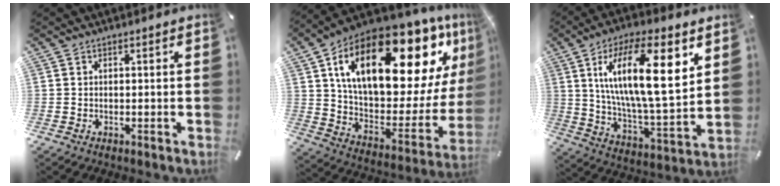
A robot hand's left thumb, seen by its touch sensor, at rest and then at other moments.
{"total": 28.3, "force": [14.3, 12.7, 20.9], "torque": [-0.341, -0.091, 0.241]}
{"total": 21.8, "force": [8.6, 7.9, 18.5], "torque": [-0.323, -0.032, 0.128]}